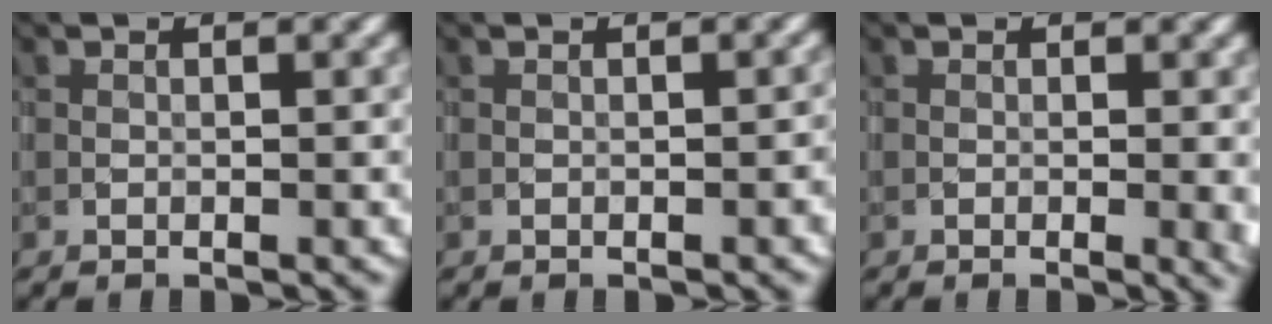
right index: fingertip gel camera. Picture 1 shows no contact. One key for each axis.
{"total": 1.0, "fx": -0.7, "fy": 0.3, "fz": 0.6, "tx": -0.010, "ty": 0.001, "tz": -0.006}
{"total": 2.2, "fx": -0.4, "fy": 0.7, "fz": 2.0, "tx": -0.029, "ty": -0.008, "tz": -0.003}